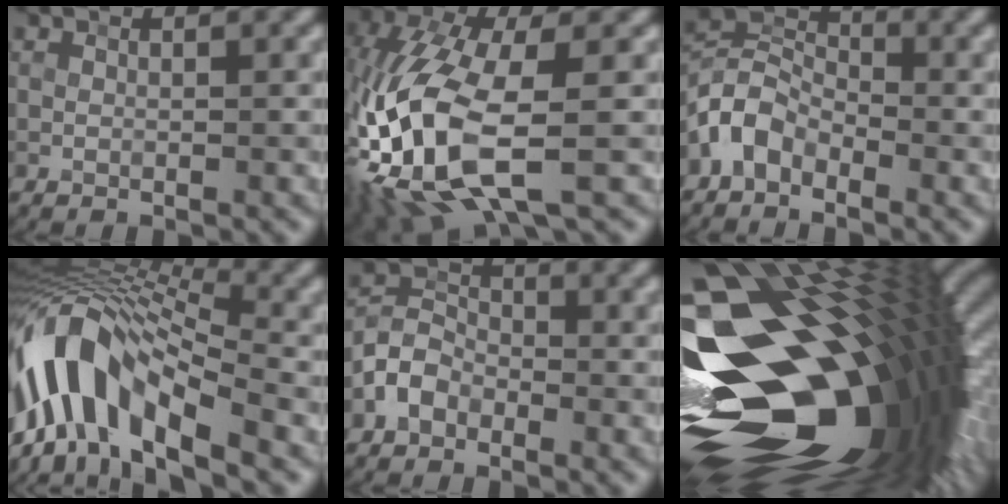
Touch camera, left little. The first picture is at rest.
{"total": 12.8, "force": [-4.2, 5.4, 10.9], "torque": [-0.267, -0.021, -0.083]}
{"total": 3.7, "force": [-2.8, 2.1, 1.1], "torque": [-0.028, 0.009, -0.073]}
{"total": 11.3, "force": [-4.8, 4.6, 9.1], "torque": [-0.163, 0.025, -0.098]}
{"total": 2.6, "force": [-2.0, 1.6, 0.5], "torque": [-0.008, 0.011, -0.046]}
{"total": 19.7, "force": [-2.3, 11.3, 16.0], "torque": [-0.277, -0.042, -0.037]}